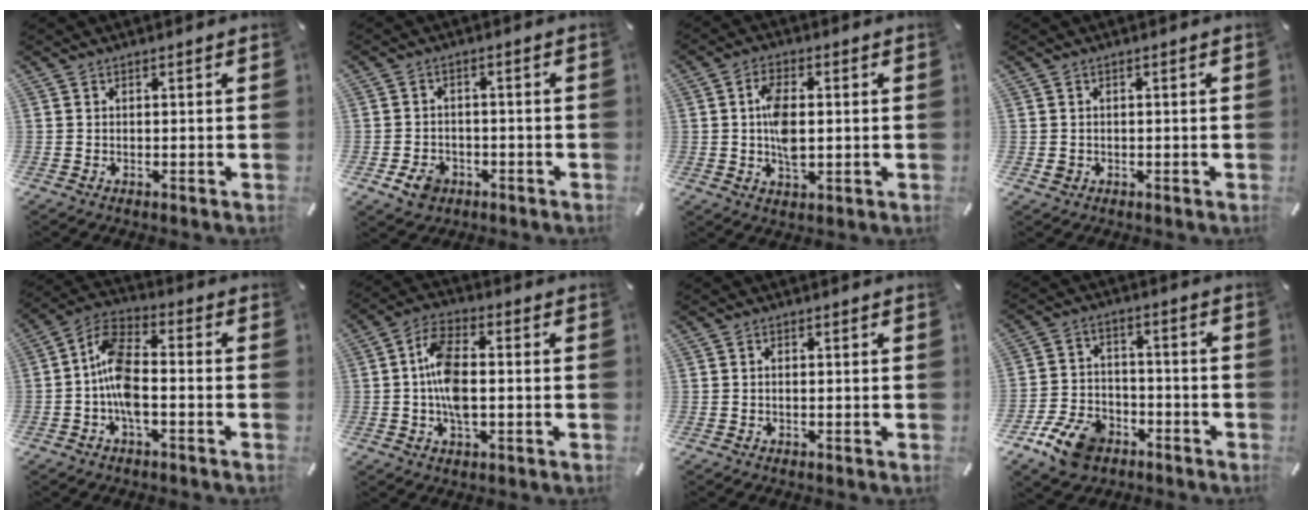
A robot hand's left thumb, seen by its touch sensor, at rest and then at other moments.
{"total": 5.3, "force": [-2.7, 3.9, 2.2], "torque": [-0.036, 0.010, -0.051]}
{"total": 7.4, "force": [0.4, 3.9, 6.2], "torque": [-0.125, -0.002, -0.001]}
{"total": 1.4, "force": [-0.3, 1.3, 0.5], "torque": [-0.009, 0.004, -0.008]}
{"total": 9.7, "force": [-3.1, 4.7, 7.9], "torque": [-0.168, 0.007, -0.056]}
{"total": 9.8, "force": [-0.7, 5.2, 8.3], "torque": [-0.175, 0.004, -0.014]}
{"total": 0.7, "force": [-0.1, 0.2, 0.6], "torque": [-0.013, 0.000, -0.002]}
{"total": 11.2, "force": [-6.6, 7.4, 5.3], "torque": [-0.097, 0.043, -0.119]}